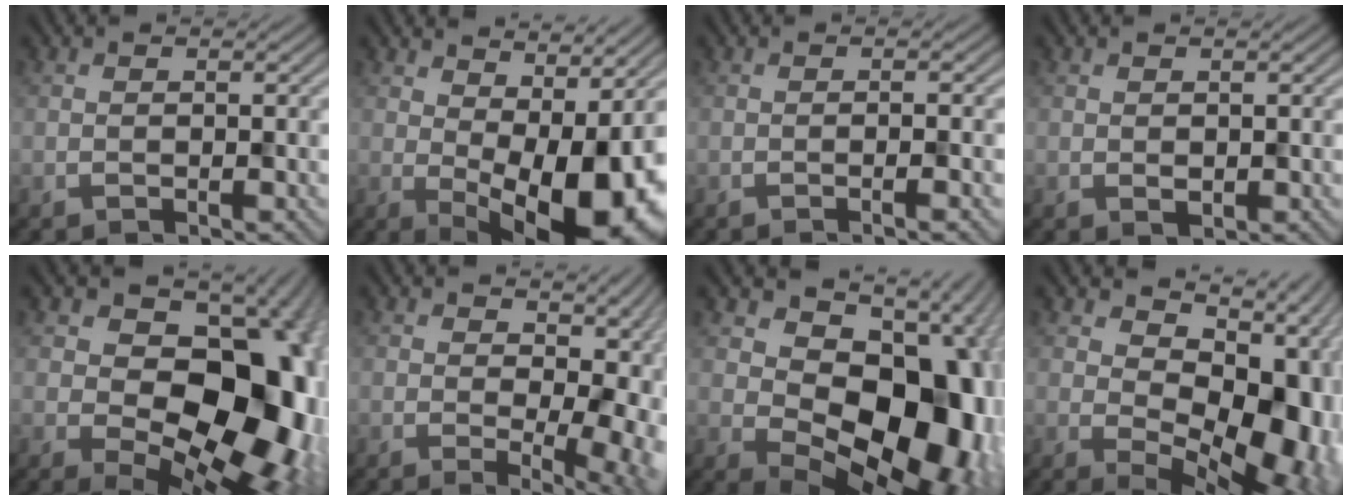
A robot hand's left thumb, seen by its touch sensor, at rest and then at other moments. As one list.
[{"total": 12.4, "force": [0.1, 5.8, 11.0], "torque": [-0.145, -0.010, 0.023]}, {"total": 2.5, "force": [-0.7, 0.2, 2.4], "torque": [-0.030, 0.007, -0.017]}, {"total": 1.0, "force": [0.2, 0.8, 0.6], "torque": [-0.013, -0.003, 0.006]}, {"total": 17.7, "force": [0.6, 12.1, 13.0], "torque": [-0.120, -0.003, 0.023]}, {"total": 11.1, "force": [0.6, 5.8, 9.4], "torque": [-0.100, -0.009, 0.034]}, {"total": 16.3, "force": [0.9, 11.2, 11.9], "torque": [-0.111, -0.025, 0.032]}, {"total": 14.9, "force": [2.3, 9.1, 11.6], "torque": [-0.124, -0.013, 0.065]}]